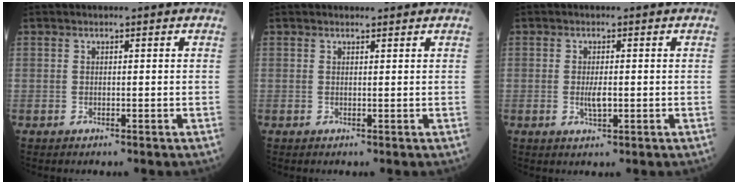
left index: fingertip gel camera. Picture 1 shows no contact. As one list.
[{"total": 0.9, "force": [0.9, 0.1, -0.1], "torque": [-0.002, 0.001, 0.015]}, {"total": 2.2, "force": [-0.4, 0.6, 2.0], "torque": [-0.039, -0.001, -0.005]}]